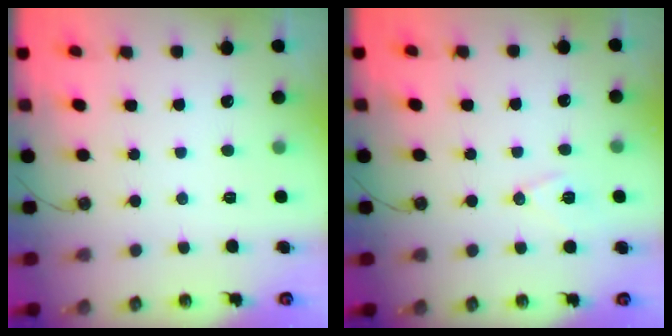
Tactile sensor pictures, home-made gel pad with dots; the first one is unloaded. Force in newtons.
{"total": 8.1, "press": 7.3, "slide": 3.5}